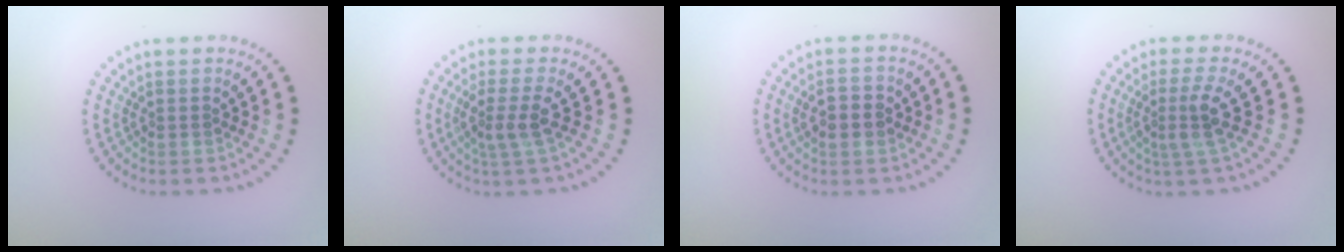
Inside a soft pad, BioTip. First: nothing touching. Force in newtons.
{"total": 2.6, "press": 2.0, "slide": 1.7}
{"total": 2.8, "press": 2.8, "slide": 0.1}
{"total": 3.1, "press": 2.2, "slide": 2.1}